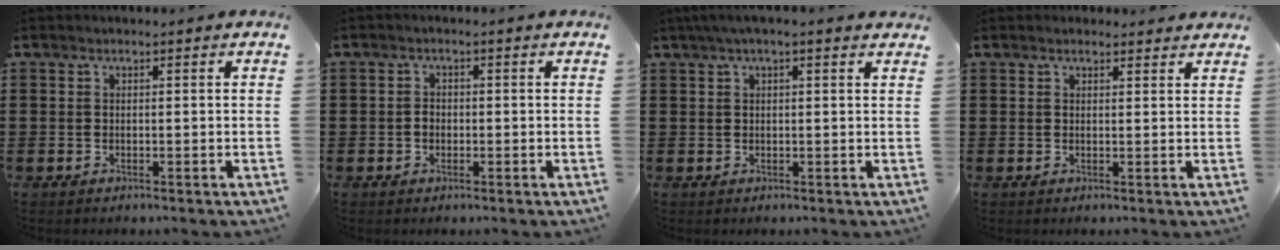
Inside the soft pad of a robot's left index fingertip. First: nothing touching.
{"total": 1.4, "force": [-0.3, 1.1, 0.9], "torque": [-0.021, 0.006, -0.006]}
{"total": 2.1, "force": [1.3, 0.2, 1.6], "torque": [-0.034, 0.004, 0.022]}
{"total": 1.4, "force": [1.3, 0.4, 0.1], "torque": [-0.005, 0.003, 0.026]}